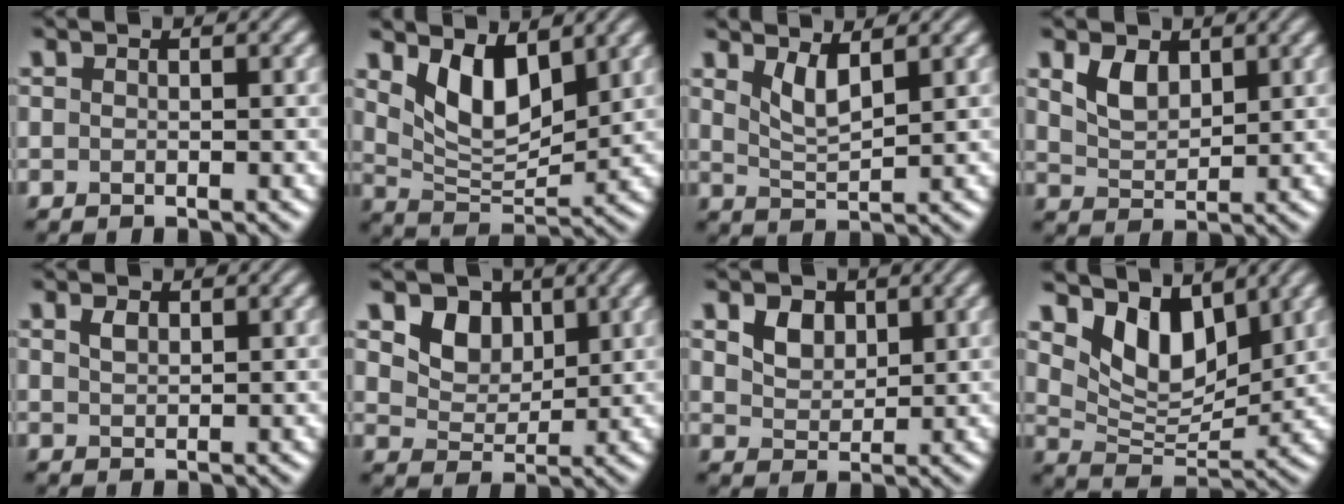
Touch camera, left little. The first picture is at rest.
{"total": 5.9, "force": [2.8, 2.9, 4.3], "torque": [-0.086, -0.015, 0.052]}
{"total": 2.6, "force": [1.6, 0.7, 1.9], "torque": [-0.040, -0.011, 0.036]}
{"total": 3.0, "force": [1.6, 1.8, 1.8], "torque": [-0.042, -0.003, 0.036]}
{"total": 1.2, "force": [0.7, 0.6, 0.7], "torque": [-0.016, 0.002, 0.015]}
{"total": 5.8, "force": [2.9, 4.3, 2.7], "torque": [-0.068, -0.006, 0.061]}
{"total": 2.9, "force": [1.4, 2.1, 1.5], "torque": [-0.035, -0.005, 0.020]}
{"total": 6.2, "force": [3.9, 3.2, 3.6], "torque": [-0.073, -0.015, 0.066]}